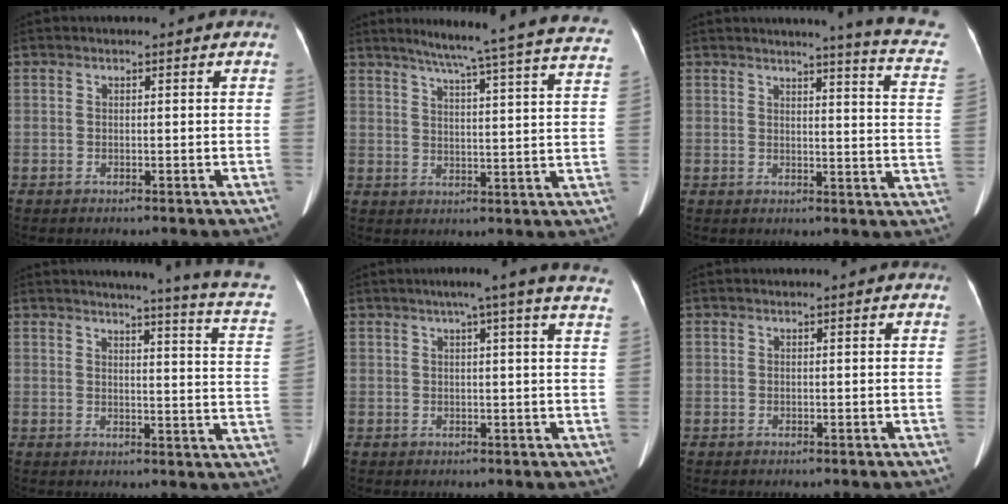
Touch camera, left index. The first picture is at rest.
{"total": 24.0, "force": [20.9, -0.9, 11.7], "torque": [-0.174, -0.043, 0.250]}
{"total": 12.3, "force": [10.3, -0.6, 6.7], "torque": [-0.081, -0.060, 0.089]}
{"total": 14.9, "force": [12.6, -1.4, 7.9], "torque": [-0.109, -0.070, 0.123]}
{"total": 13.2, "force": [10.4, -0.8, 8.1], "torque": [-0.114, 0.011, 0.111]}
{"total": 0.0}